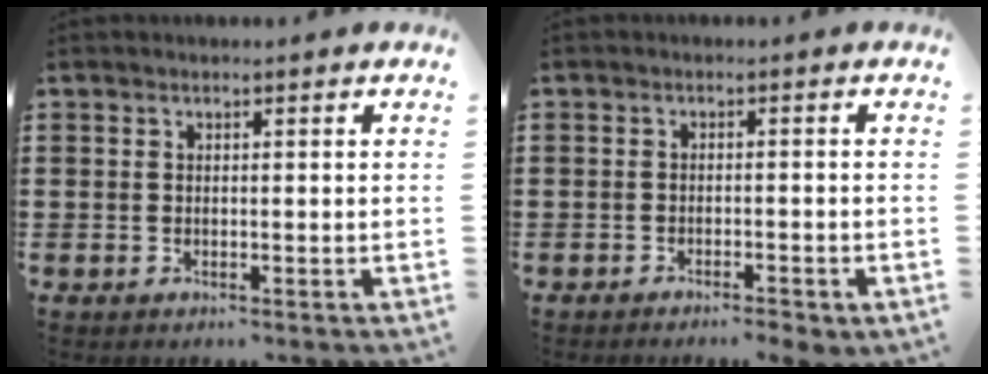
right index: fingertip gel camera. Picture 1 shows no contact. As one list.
[{"total": 1.6, "force": [-1.4, 0.1, 0.7], "torque": [-0.015, 0.000, -0.028]}]